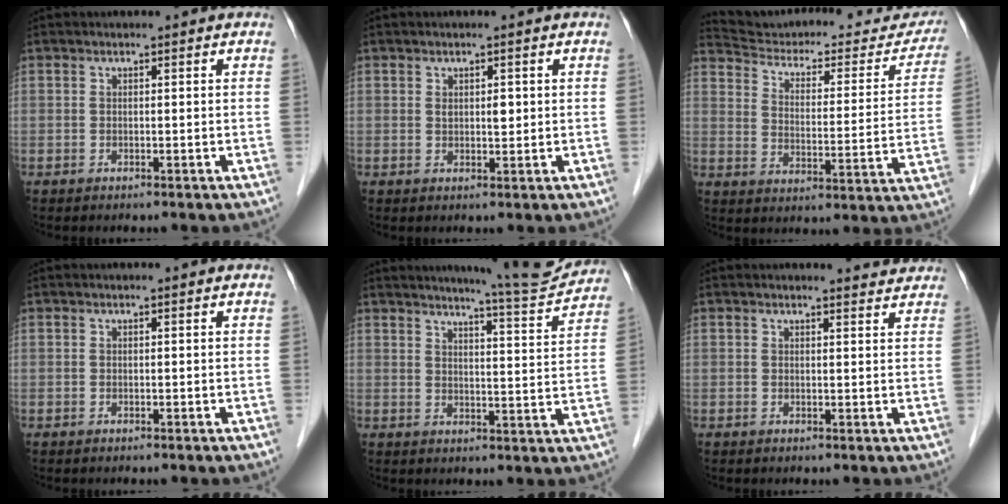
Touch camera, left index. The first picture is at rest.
{"total": 1.7, "force": [0.5, 0.8, 1.5], "torque": [-0.023, 0.000, 0.009]}
{"total": 25.7, "force": [24.1, 6.1, 6.5], "torque": [-0.095, -0.051, 0.307]}
{"total": 0.0}
{"total": 9.6, "force": [9.2, -0.6, 2.5], "torque": [-0.043, -0.023, 0.118]}
{"total": 2.7, "force": [2.7, 0.2, 0.0], "torque": [-0.006, -0.007, 0.022]}